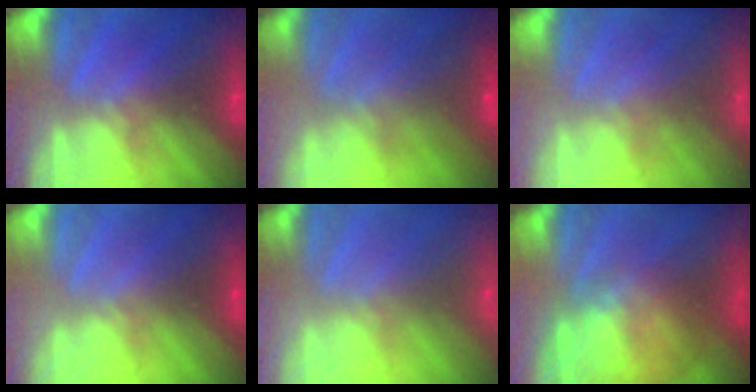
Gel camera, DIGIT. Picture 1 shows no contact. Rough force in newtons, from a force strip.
{"total": 7.0}
{"total": 2.3}
{"total": 3.2}
{"total": 8.7}
{"total": 10.8}